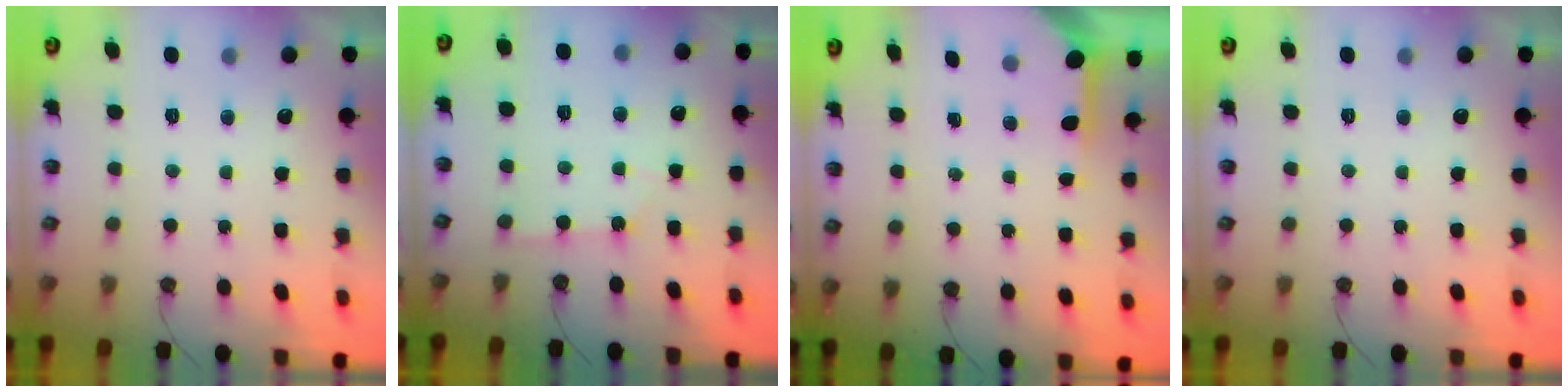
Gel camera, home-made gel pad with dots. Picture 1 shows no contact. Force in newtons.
{"total": 1.0, "press": 1.0, "slide": 0.2}
{"total": 3.9, "press": 3.9, "slide": 0.4}
{"total": 0.0}